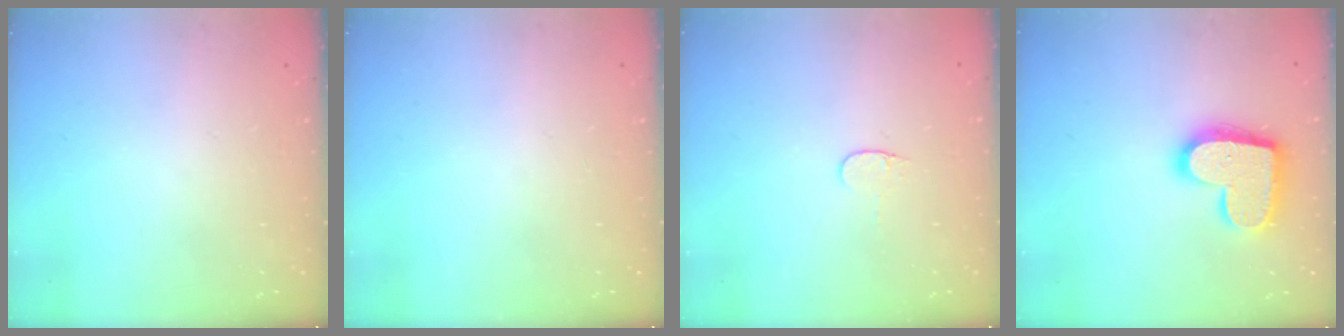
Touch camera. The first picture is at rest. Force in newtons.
{"total": 0.0}
{"total": 3.2, "press": 3.1, "slide": 0.4}
{"total": 17.0, "press": 17.0, "slide": 1.1}